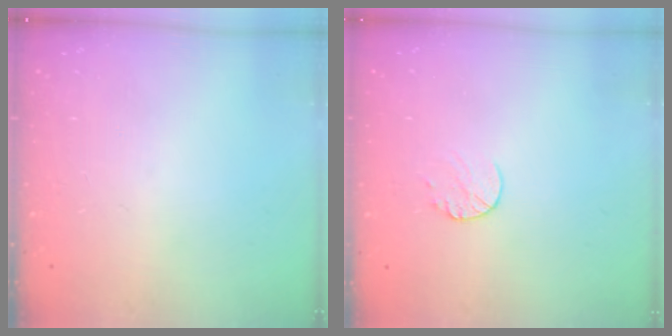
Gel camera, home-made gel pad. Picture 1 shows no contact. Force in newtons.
{"total": 6.7, "press": 6.6, "slide": 0.6}